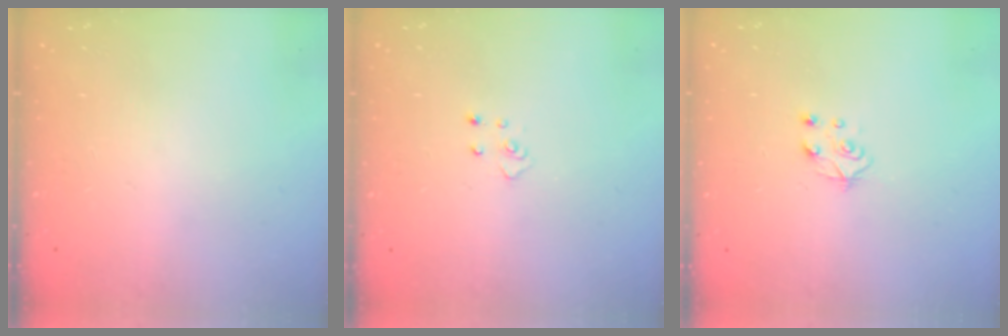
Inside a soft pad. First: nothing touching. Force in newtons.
{"total": 3.7, "press": 3.7, "slide": 0.3}
{"total": 5.6, "press": 5.6, "slide": 0.5}